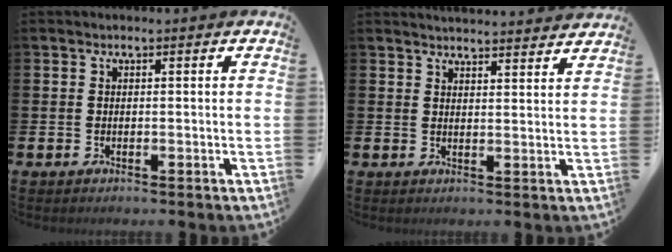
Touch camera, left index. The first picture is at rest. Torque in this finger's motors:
{"motor_torque": [0.76, -1.38, 0.01, 0.08]}